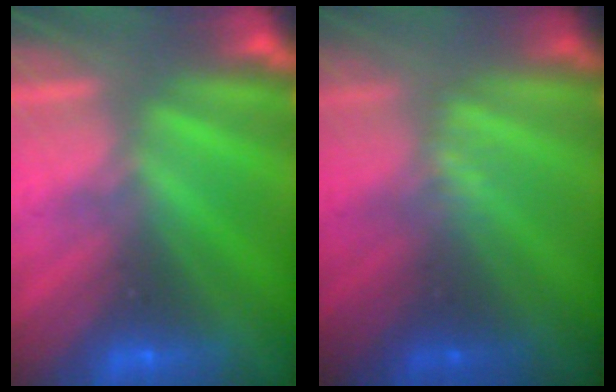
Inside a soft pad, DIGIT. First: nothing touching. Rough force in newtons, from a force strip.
{"total": 2.3}